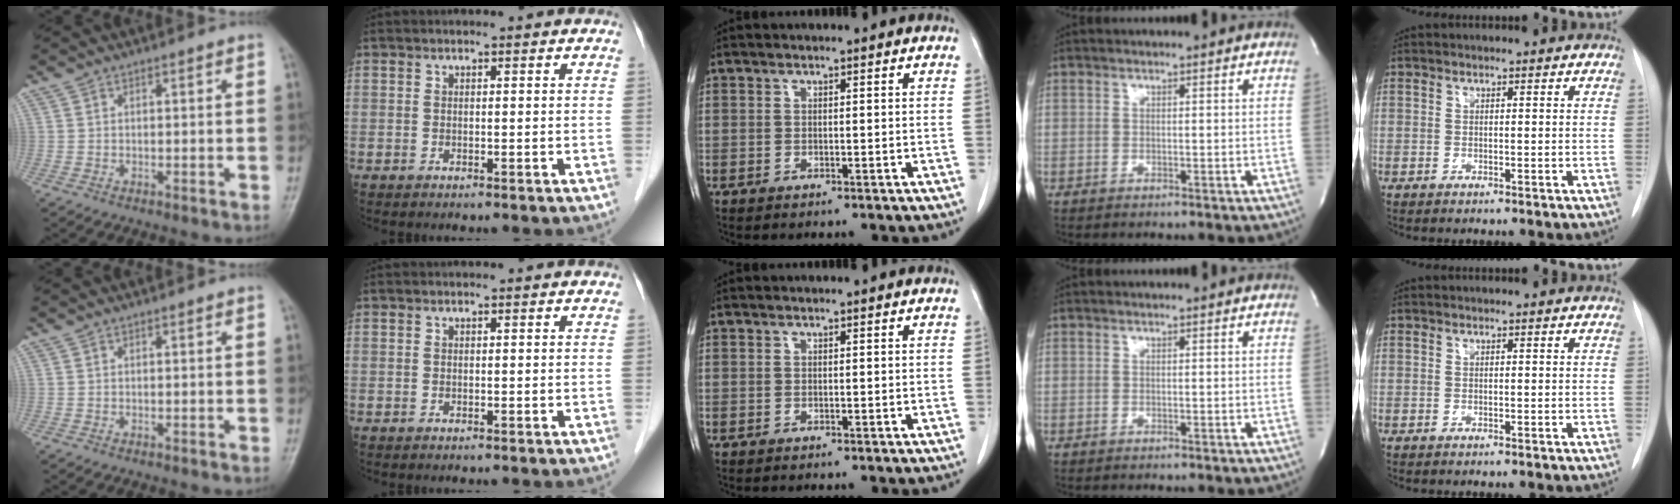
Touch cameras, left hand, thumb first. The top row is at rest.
{}